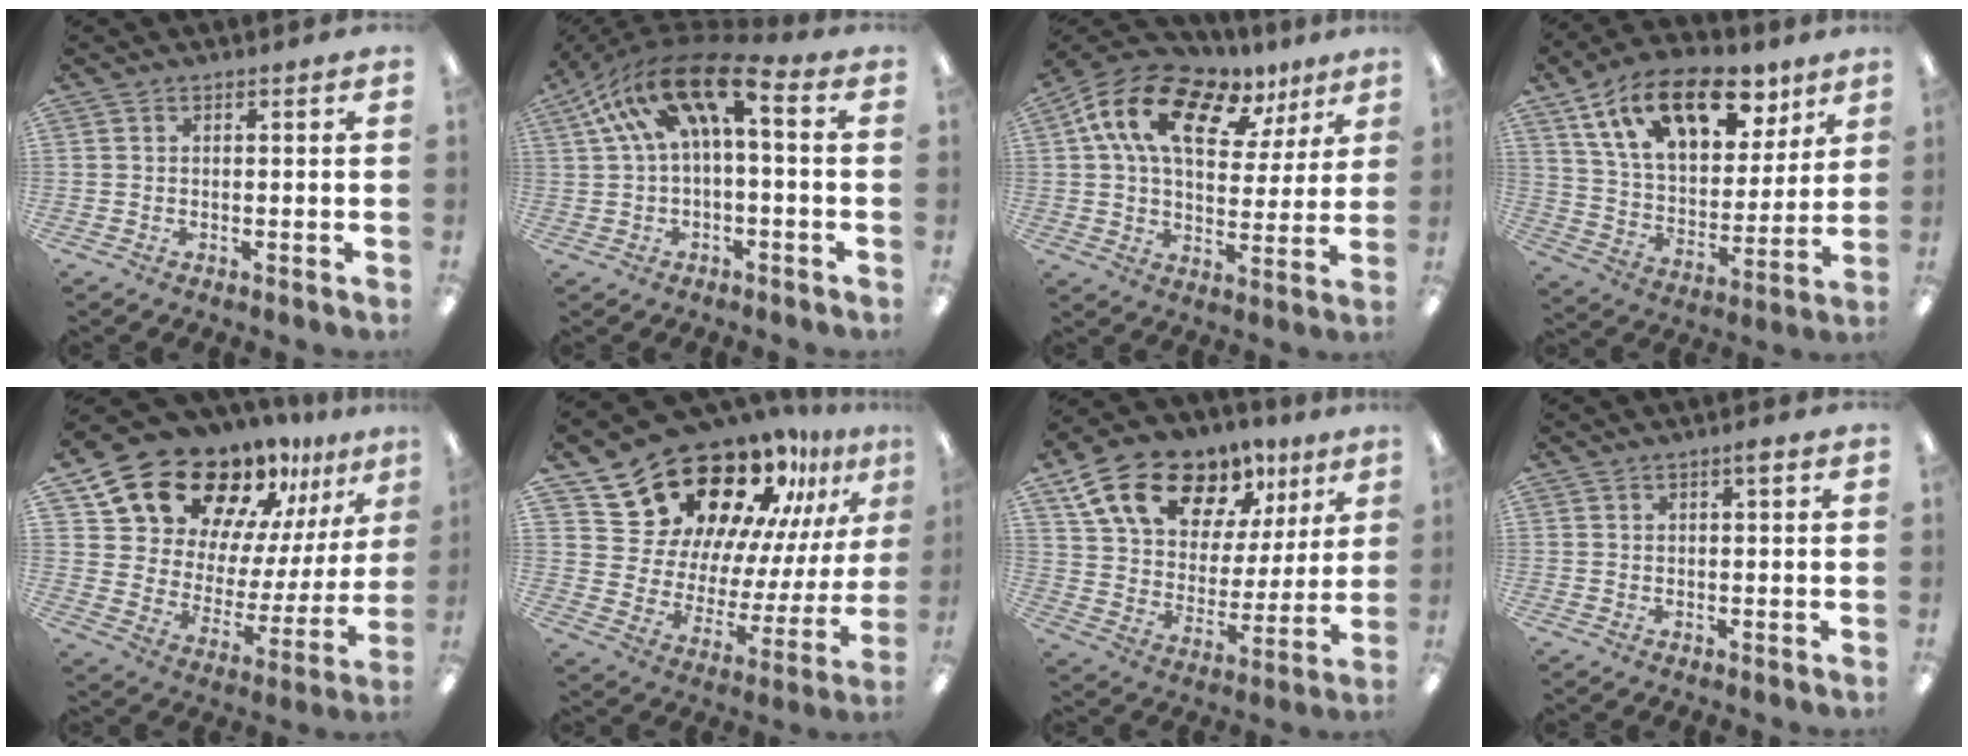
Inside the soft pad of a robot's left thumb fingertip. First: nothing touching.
{"total": 16.6, "force": [5.2, 7.2, 14.0], "torque": [-0.260, -0.011, 0.085]}
{"total": 17.6, "force": [9.1, 9.9, 11.3], "torque": [-0.211, -0.031, 0.161]}
{"total": 21.5, "force": [12.3, 11.4, 13.4], "torque": [-0.230, -0.048, 0.216]}
{"total": 19.0, "force": [16.2, 8.0, 5.9], "torque": [-0.135, -0.124, 0.290]}
{"total": 23.0, "force": [18.5, 11.3, 7.9], "torque": [-0.119, -0.138, 0.336]}
{"total": 18.4, "force": [11.8, 10.9, 8.9], "torque": [-0.156, -0.060, 0.213]}
{"total": 1.4, "force": [0.6, 0.5, 1.1], "torque": [-0.015, 0.001, 0.008]}